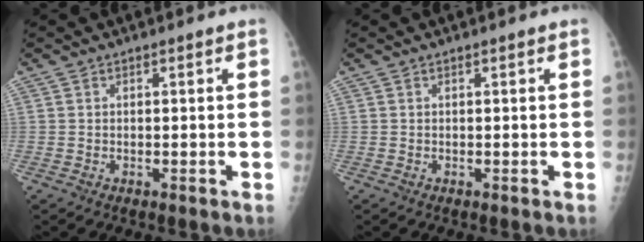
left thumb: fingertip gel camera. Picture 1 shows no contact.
{"total": 0.0}